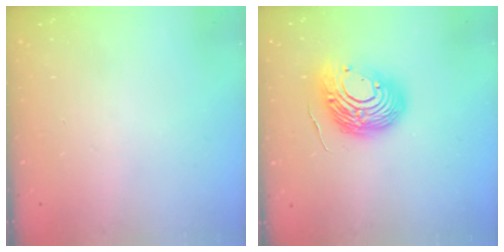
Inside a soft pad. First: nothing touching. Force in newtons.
{"total": 14.0, "press": 13.8, "slide": 2.2}